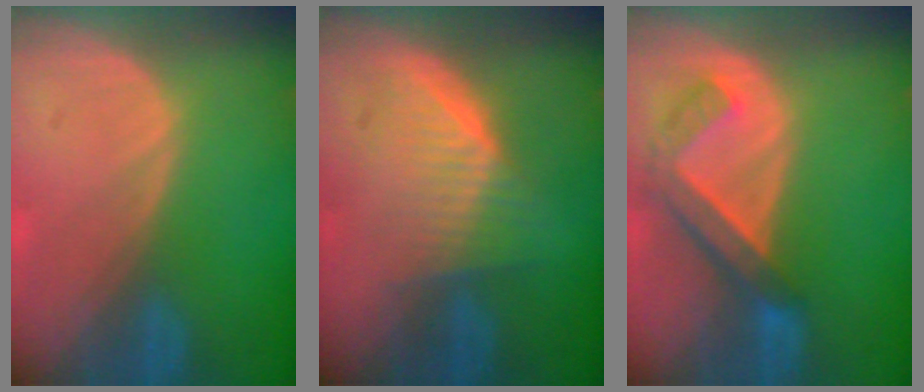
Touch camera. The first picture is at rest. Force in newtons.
{"total": 6.1, "press": 6.1, "slide": 0.9}
{"total": 5.8, "press": 5.8, "slide": 0.8}